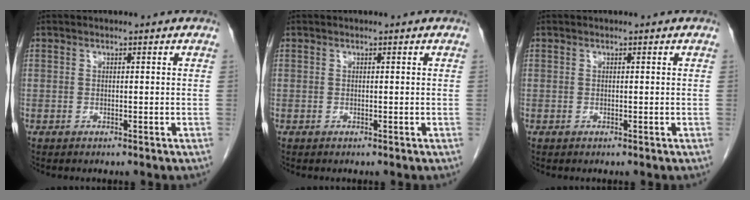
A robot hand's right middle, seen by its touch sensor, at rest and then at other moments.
{"total": 0.0}
{"total": 0.0}